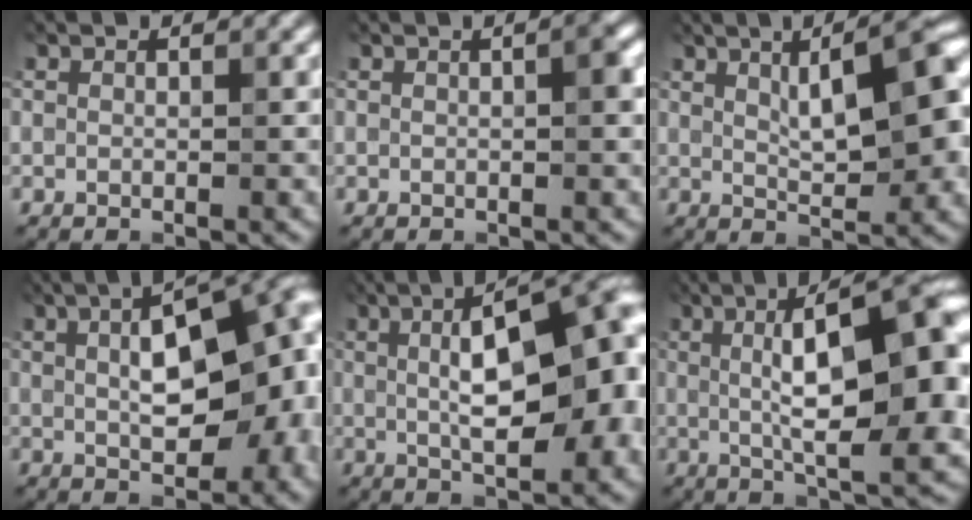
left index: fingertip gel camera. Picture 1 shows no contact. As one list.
[{"total": 1.6, "force": [0.2, 0.5, 1.5], "torque": [-0.026, 0.007, 0.003]}, {"total": 7.9, "force": [1.7, 2.2, 7.4], "torque": [-0.114, 0.012, 0.028]}, {"total": 13.0, "force": [1.1, 5.9, 11.5], "torque": [-0.141, 0.017, 0.018]}, {"total": 13.3, "force": [1.8, 4.8, 12.2], "torque": [-0.158, 0.029, 0.020]}, {"total": 12.9, "force": [1.3, 3.3, 12.4], "torque": [-0.171, 0.020, 0.016]}]